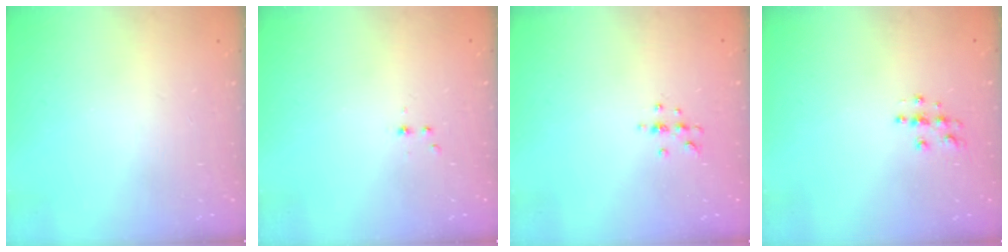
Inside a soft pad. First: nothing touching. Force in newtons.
{"total": 2.2, "press": 1.9, "slide": 1.2}
{"total": 5.2, "press": 5.2, "slide": 0.6}
{"total": 5.1, "press": 5.1, "slide": 0.3}